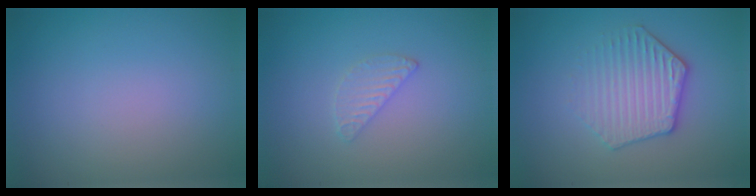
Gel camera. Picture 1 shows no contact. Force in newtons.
{"total": 1.5, "press": 1.5, "slide": 0.2}
{"total": 3.9, "press": 3.5, "slide": 1.8}